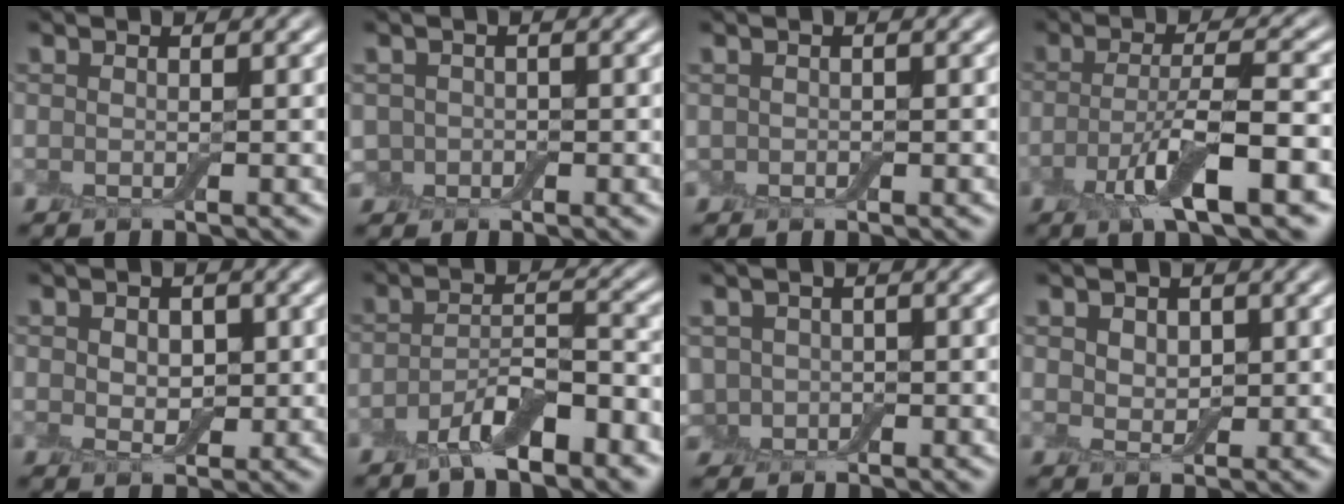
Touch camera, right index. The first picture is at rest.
{"total": 1.4, "force": [-0.3, 1.3, 0.3], "torque": [-0.001, -0.002, -0.010]}
{"total": 0.5, "force": [0.0, 0.5, 0.2], "torque": [-0.002, -0.002, -0.002]}
{"total": 6.7, "force": [-2.7, 1.3, 6.0], "torque": [-0.114, 0.001, -0.051]}
{"total": 2.8, "force": [0.3, 1.9, 2.1], "torque": [-0.034, -0.001, 0.004]}
{"total": 5.5, "force": [-3.3, 1.7, 4.1], "torque": [-0.074, 0.001, -0.060]}
{"total": 2.4, "force": [-0.3, 2.2, 1.0], "torque": [-0.014, -0.002, -0.009]}
{"total": 1.9, "force": [0.7, 1.4, 1.2], "torque": [-0.022, -0.001, 0.012]}